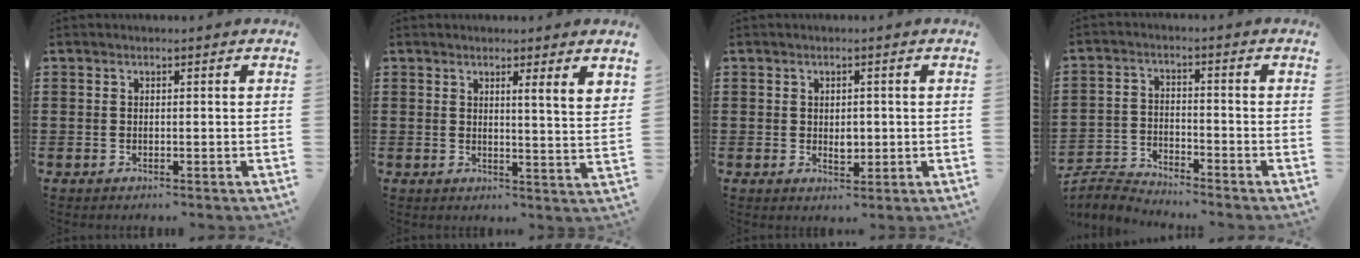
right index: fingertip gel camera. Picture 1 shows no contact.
{"total": 2.8, "force": [2.1, -0.9, 1.7], "torque": [-0.032, -0.012, 0.034]}
{"total": 2.1, "force": [0.0, 1.3, 1.7], "torque": [-0.025, 0.001, -0.001]}
{"total": 3.5, "force": [-3.5, 0.4, 0.1], "torque": [-0.024, -0.001, -0.080]}